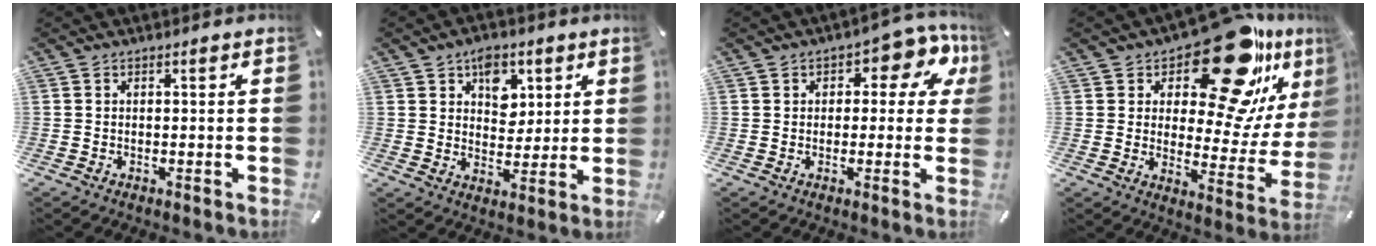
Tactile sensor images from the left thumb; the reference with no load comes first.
{"total": 7.4, "force": [3.7, 5.7, 2.9], "torque": [-0.027, -0.010, 0.062]}
{"total": 9.1, "force": [3.6, 5.2, 6.5], "torque": [-0.073, -0.015, 0.058]}
{"total": 23.1, "force": [16.0, 8.9, 14.0], "torque": [-0.193, -0.124, 0.264]}